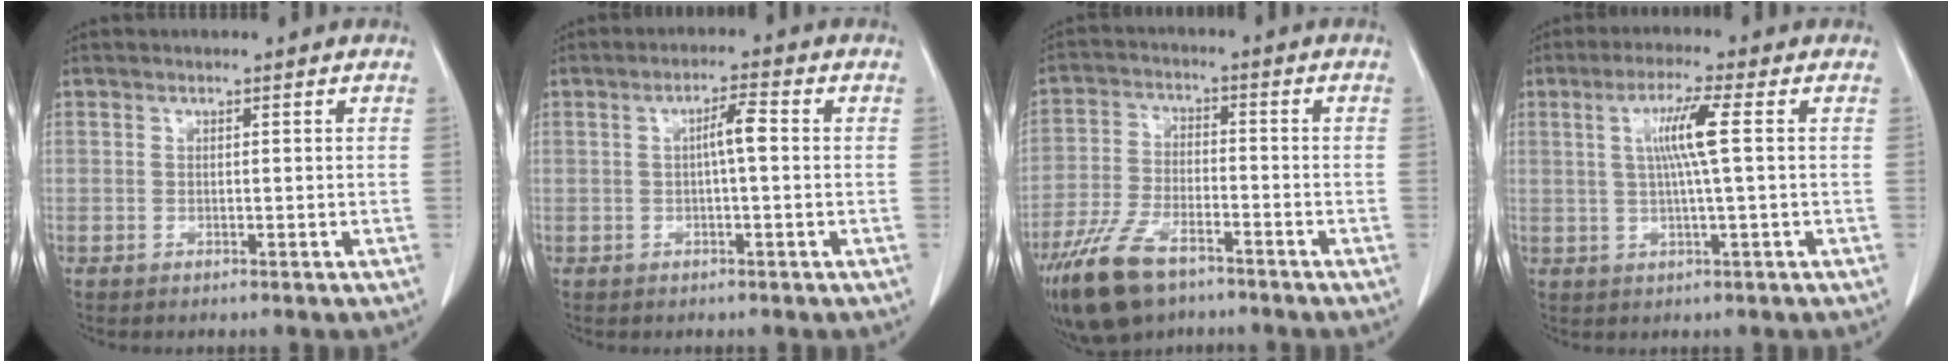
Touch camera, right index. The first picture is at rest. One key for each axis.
{"total": 3.7, "fx": 0.2, "fy": 0.6, "fz": 3.7, "tx": -0.066, "ty": 0.010, "tz": 0.003}
{"total": 12.0, "fx": -8.0, "fy": 4.9, "fz": 7.5, "tx": -0.157, "ty": -0.013, "tz": -0.147}
{"total": 6.4, "fx": 1.1, "fy": -0.4, "fz": 6.3, "tx": -0.119, "ty": 0.004, "tz": 0.022}